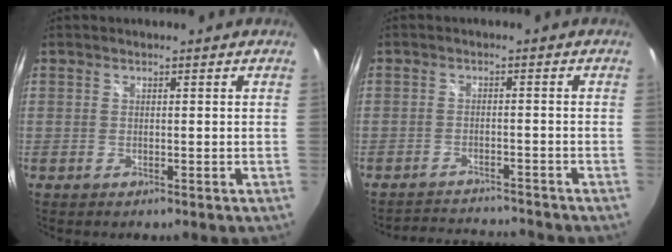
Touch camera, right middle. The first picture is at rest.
{"total": 7.6, "force": [-7.4, 1.1, 1.3], "torque": [-0.041, 0.004, -0.110]}